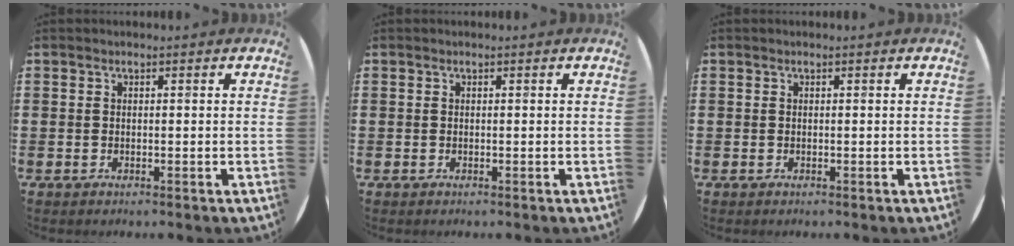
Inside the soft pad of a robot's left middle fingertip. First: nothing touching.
{"total": 0.0}
{"total": 0.0}